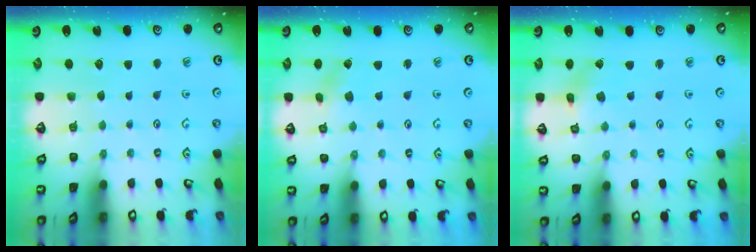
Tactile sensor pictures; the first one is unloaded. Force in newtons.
{"total": 2.5, "press": 2.4, "slide": 0.7}
{"total": 1.5, "press": 1.4, "slide": 0.2}